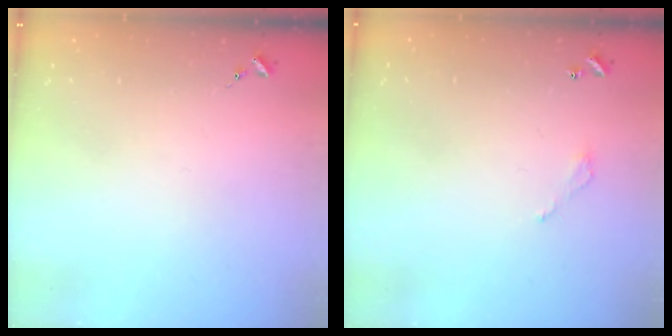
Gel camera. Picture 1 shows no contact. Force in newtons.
{"total": 3.1, "press": 3.0, "slide": 0.3}